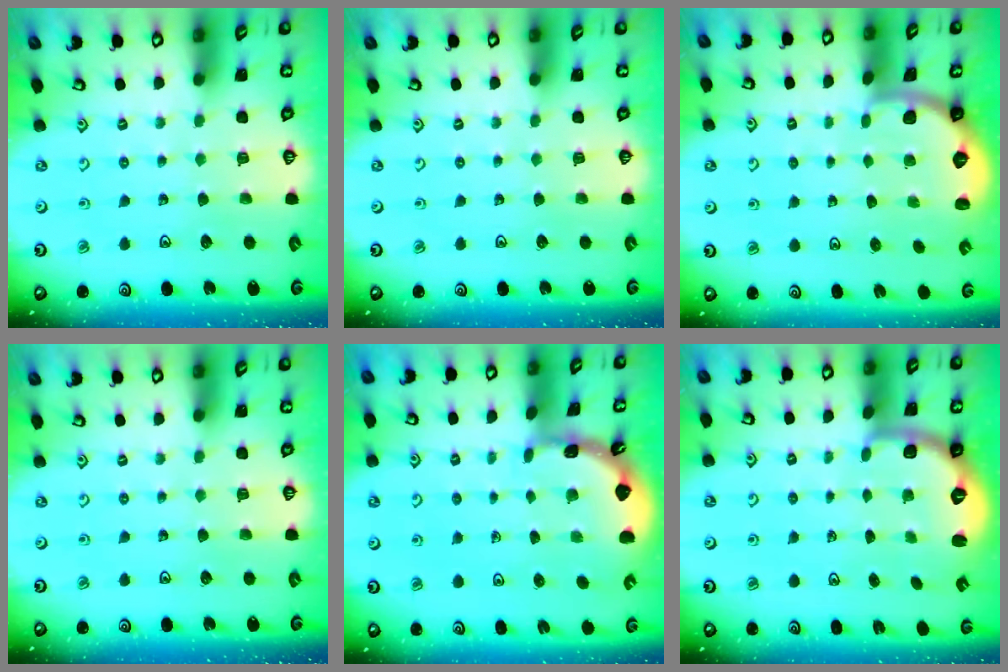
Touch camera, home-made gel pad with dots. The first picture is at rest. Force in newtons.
{"total": 0.0}
{"total": 1.6, "press": 1.6, "slide": 0.1}
{"total": 0.0}
{"total": 1.7, "press": 1.7, "slide": 0.1}
{"total": 2.6, "press": 1.5, "slide": 2.2}